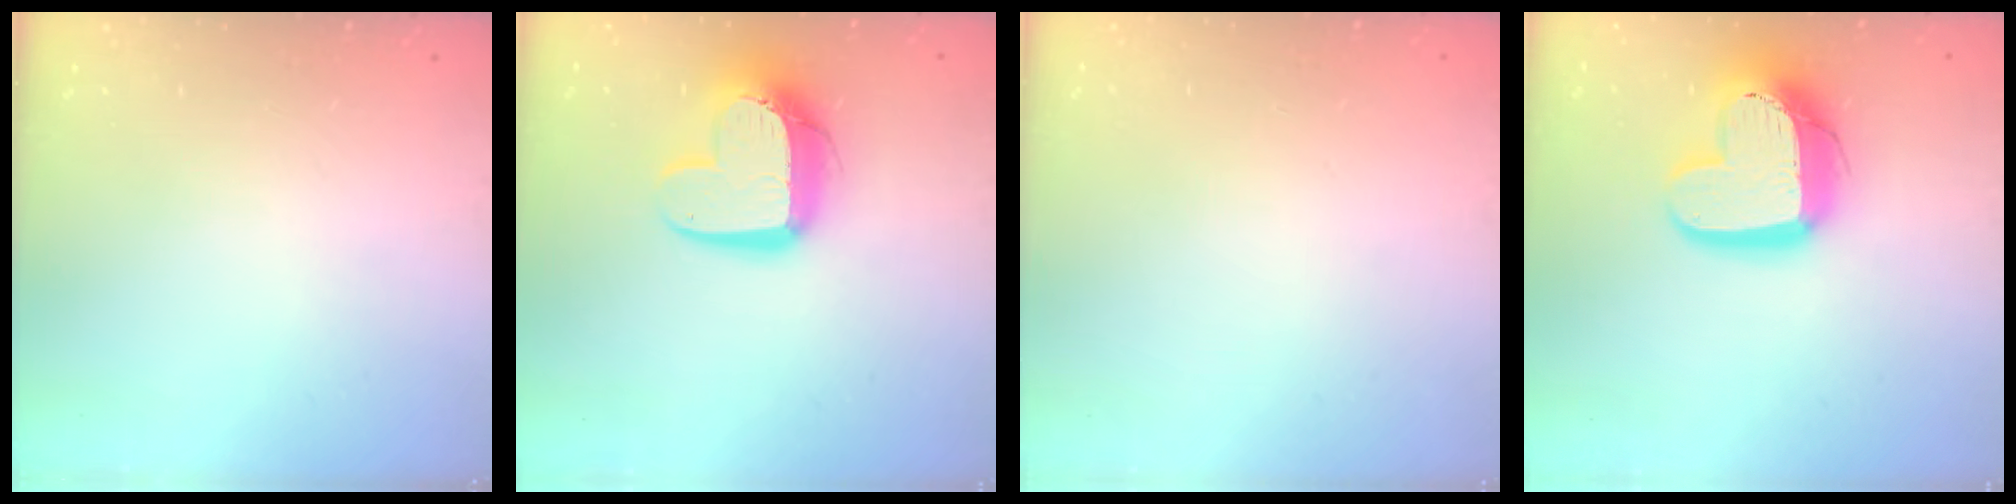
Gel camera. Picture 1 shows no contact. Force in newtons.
{"total": 13.7, "press": 13.7, "slide": 1.2}
{"total": 0.0}
{"total": 16.6, "press": 16.6, "slide": 1.3}